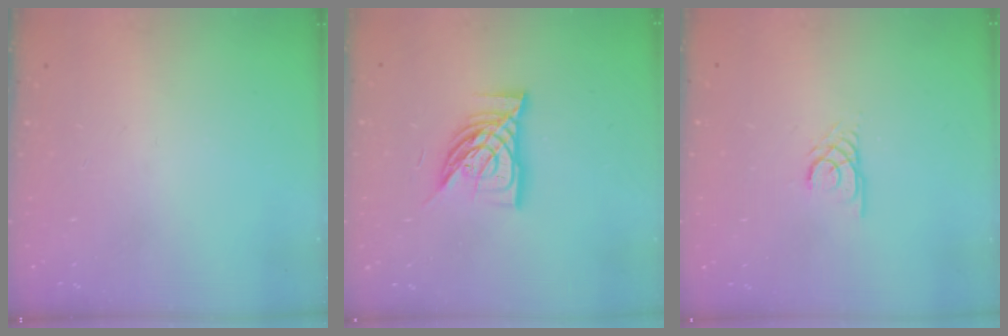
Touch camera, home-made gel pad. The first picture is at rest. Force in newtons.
{"total": 11.6, "press": 11.5, "slide": 1.5}
{"total": 2.2, "press": 2.2, "slide": 0.3}